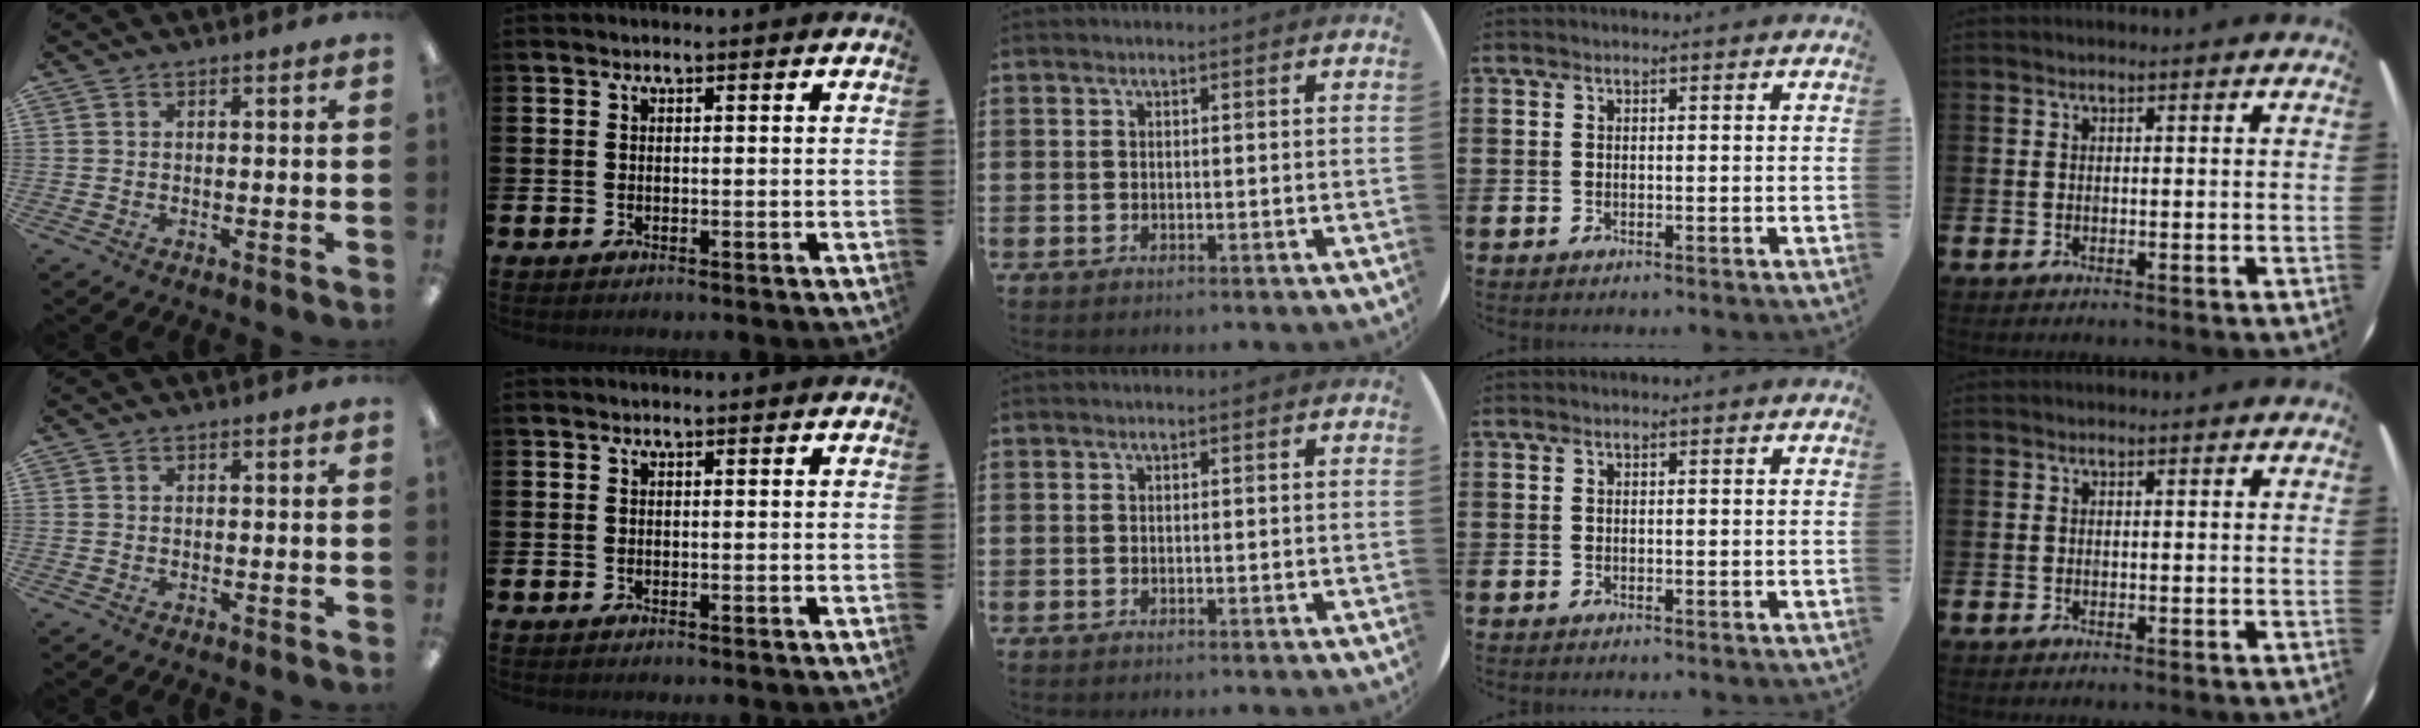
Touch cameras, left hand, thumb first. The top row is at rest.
{}